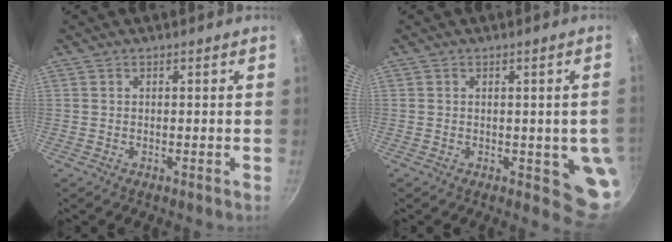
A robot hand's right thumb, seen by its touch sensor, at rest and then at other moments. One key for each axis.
{"total": 6.7, "fx": -0.7, "fy": 3.4, "fz": 5.7, "tx": -0.046, "ty": -0.008, "tz": -0.007}